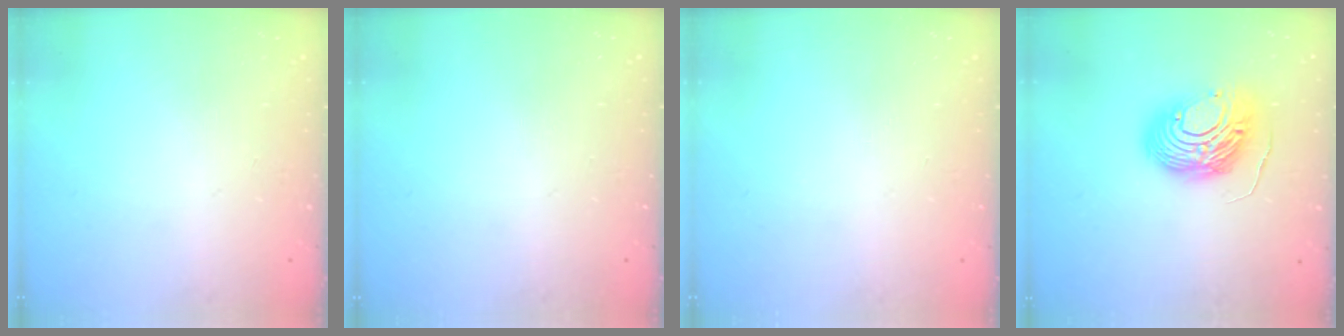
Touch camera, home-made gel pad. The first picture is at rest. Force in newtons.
{"total": 0.0}
{"total": 0.0}
{"total": 14.1, "press": 14.1, "slide": 1.2}